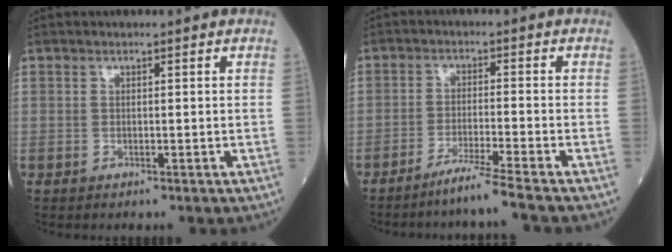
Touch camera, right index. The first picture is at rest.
{"total": 5.9, "force": [-4.8, -2.0, 2.9], "torque": [-0.050, -0.021, -0.088]}